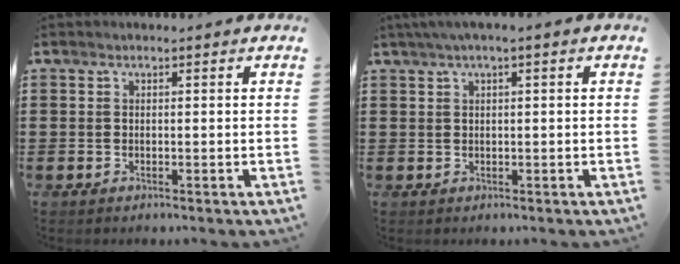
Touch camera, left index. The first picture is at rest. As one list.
[{"total": 1.7, "force": [0.3, 0.1, 1.6], "torque": [-0.028, -0.002, 0.005]}]